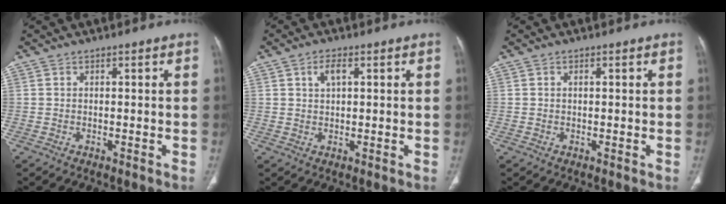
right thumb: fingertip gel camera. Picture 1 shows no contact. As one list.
[{"total": 3.0, "force": [1.2, 1.6, 2.2], "torque": [-0.038, 0.003, 0.022]}, {"total": 0.5, "force": [0.1, 0.3, 0.4], "torque": [-0.012, 0.002, 0.003]}]